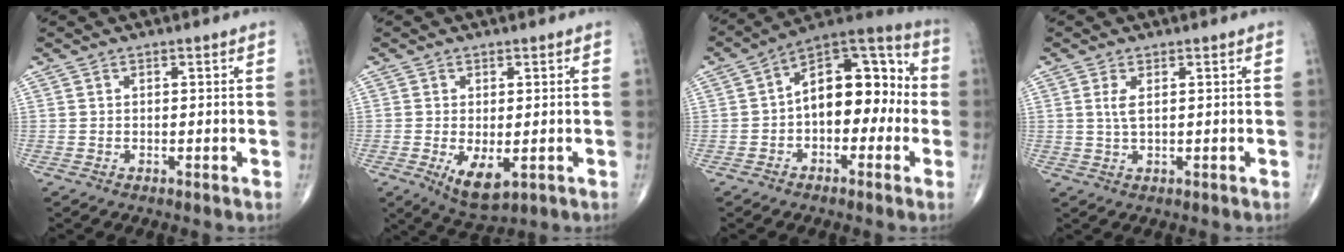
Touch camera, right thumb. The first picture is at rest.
{"total": 6.2, "force": [-1.5, 2.8, 5.3], "torque": [-0.089, -0.016, -0.014]}
{"total": 15.1, "force": [-0.9, 9.1, 12.0], "torque": [-0.143, 0.049, -0.031]}
{"total": 2.5, "force": [0.6, 0.8, 2.2], "torque": [-0.054, 0.000, 0.017]}